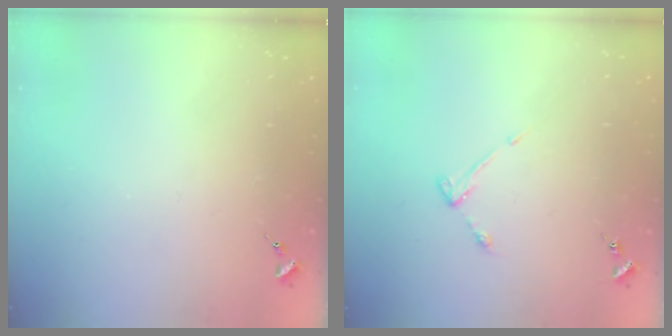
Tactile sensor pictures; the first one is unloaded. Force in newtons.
{"total": 3.6, "press": 3.6, "slide": 0.5}